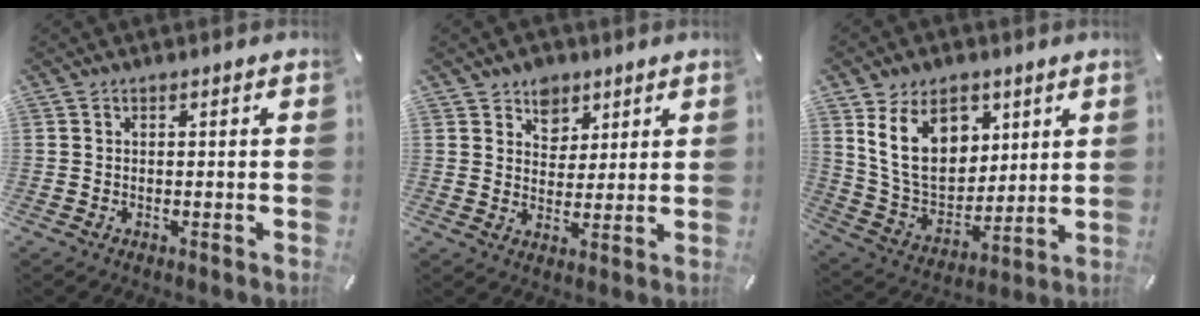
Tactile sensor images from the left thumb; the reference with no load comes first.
{"total": 5.8, "force": [3.5, 4.6, 0.5], "torque": [0.000, -0.019, 0.061]}
{"total": 16.5, "force": [7.3, 11.7, 9.2], "torque": [-0.186, -0.019, 0.136]}